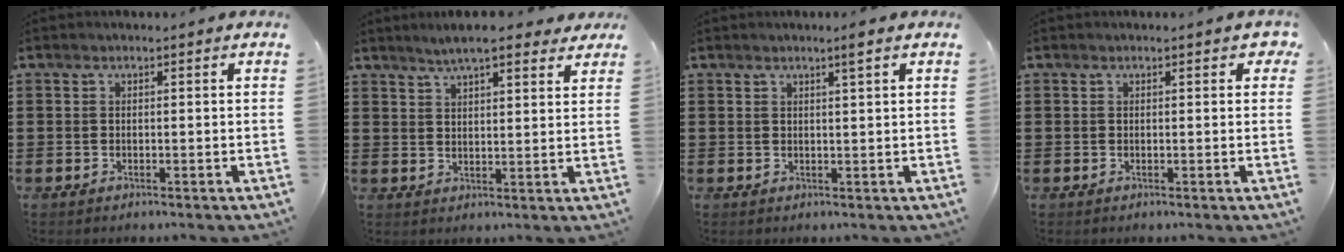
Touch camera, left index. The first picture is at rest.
{"total": 5.8, "force": [4.8, 1.1, 3.0], "torque": [-0.064, -0.005, 0.085]}
{"total": 2.1, "force": [1.4, -0.3, 1.5], "torque": [-0.029, -0.002, 0.025]}
{"total": 0.6, "force": [0.1, 0.4, 0.4], "torque": [-0.008, 0.005, 0.001]}